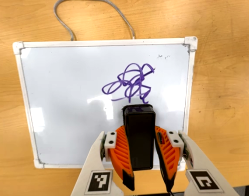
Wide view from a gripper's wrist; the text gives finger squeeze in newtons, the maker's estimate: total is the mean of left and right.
{"total": 7.8, "left": 6.4, "right": 9.2}